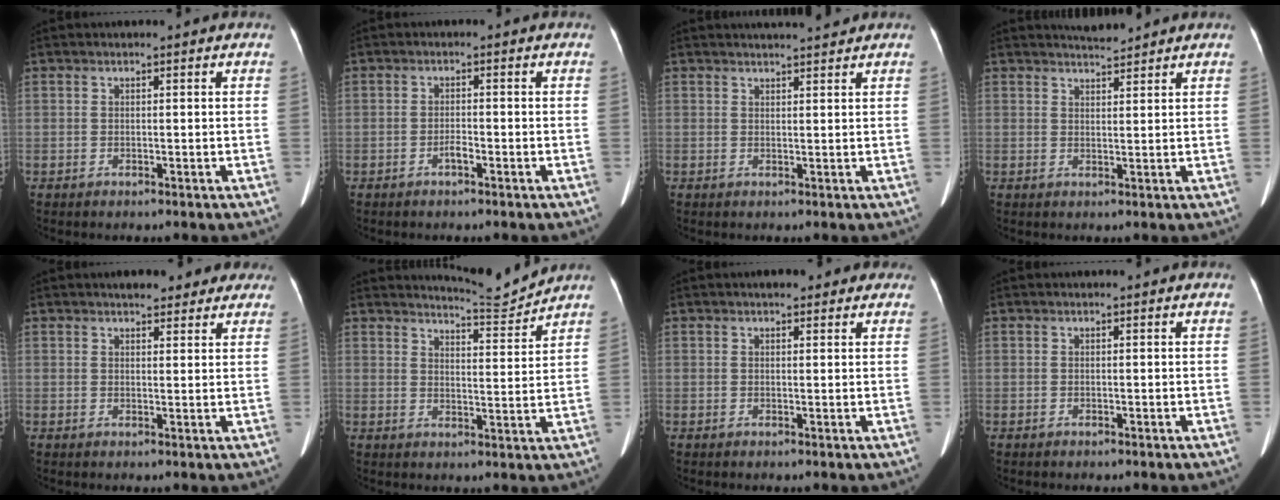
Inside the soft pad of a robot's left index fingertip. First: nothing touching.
{"total": 1.6, "force": [-1.2, 0.4, 1.0], "torque": [-0.018, 0.002, -0.020]}
{"total": 3.0, "force": [2.8, 0.2, 0.9], "torque": [-0.012, 0.013, 0.039]}
{"total": 2.5, "force": [2.5, 0.0, 0.4], "torque": [-0.010, 0.005, 0.045]}
{"total": 6.0, "force": [4.9, 2.3, 2.7], "torque": [-0.019, 0.014, 0.054]}
{"total": 5.3, "force": [5.1, -1.2, -0.5], "torque": [-0.005, -0.028, 0.081]}
{"total": 2.9, "force": [2.0, 1.3, 1.7], "torque": [-0.016, 0.015, 0.020]}
{"total": 0.0}